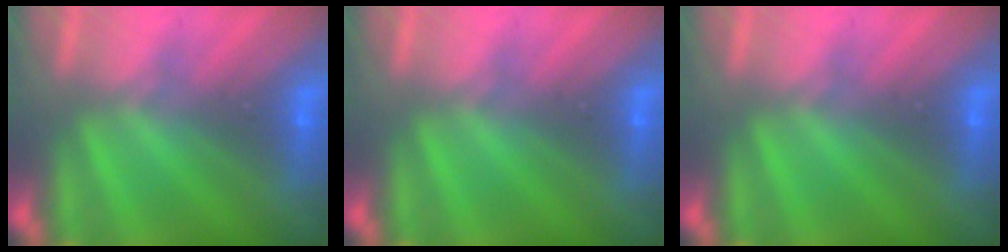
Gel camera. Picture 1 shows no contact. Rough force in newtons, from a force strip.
{"total": 0.0}
{"total": 0.0}